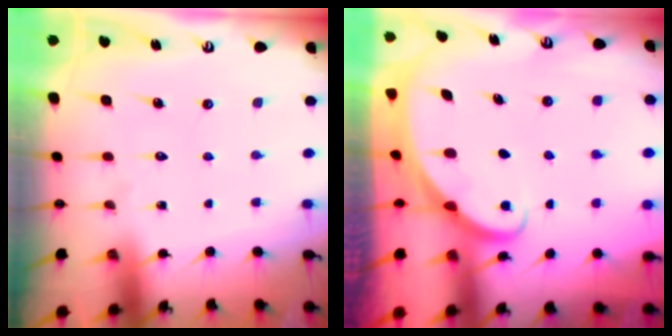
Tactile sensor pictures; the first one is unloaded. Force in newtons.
{"total": 2.1, "press": 2.1, "slide": 0.2}